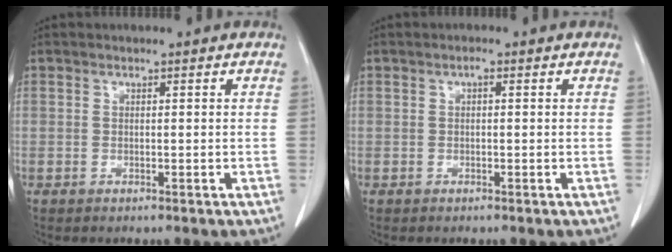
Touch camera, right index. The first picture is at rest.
{"total": 0.7, "force": [0.1, 0.3, 0.6], "torque": [-0.011, 0.003, 0.002]}